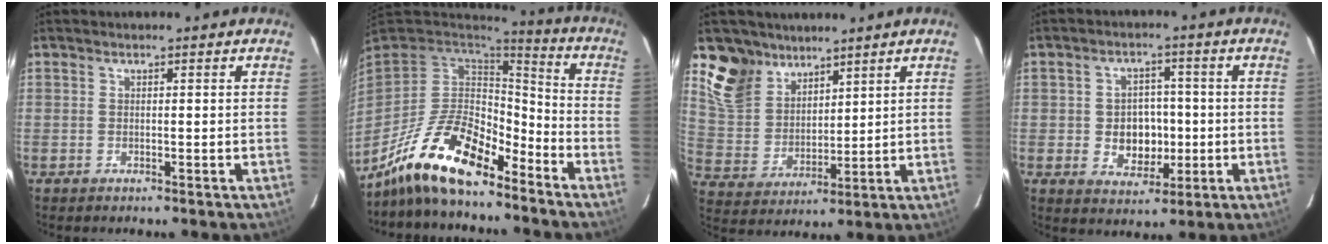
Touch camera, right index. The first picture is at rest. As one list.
[{"total": 16.7, "force": [-12.2, 5.5, 10.1], "torque": [-0.214, -0.008, -0.229]}, {"total": 11.1, "force": [8.0, 7.2, 2.6], "torque": [-0.065, 0.022, 0.168]}, {"total": 7.3, "force": [-1.1, 6.1, 3.9], "torque": [-0.082, 0.012, -0.005]}]